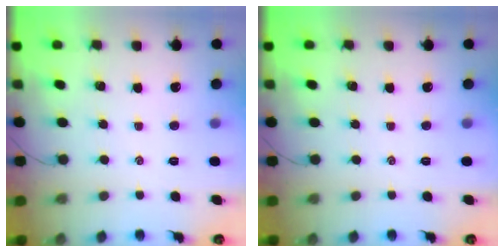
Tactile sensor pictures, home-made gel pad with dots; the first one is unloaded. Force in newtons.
{"total": 0.0}